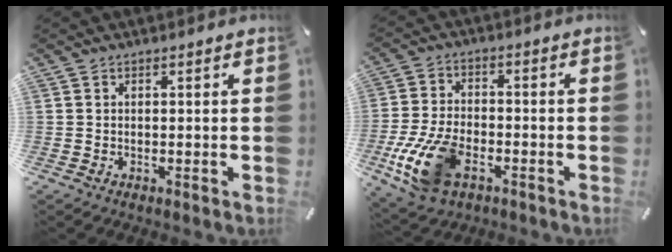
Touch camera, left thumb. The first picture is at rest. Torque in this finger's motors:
{"motor_torque": [1.55, 2.50, 0.73, 0.36, 0.32]}